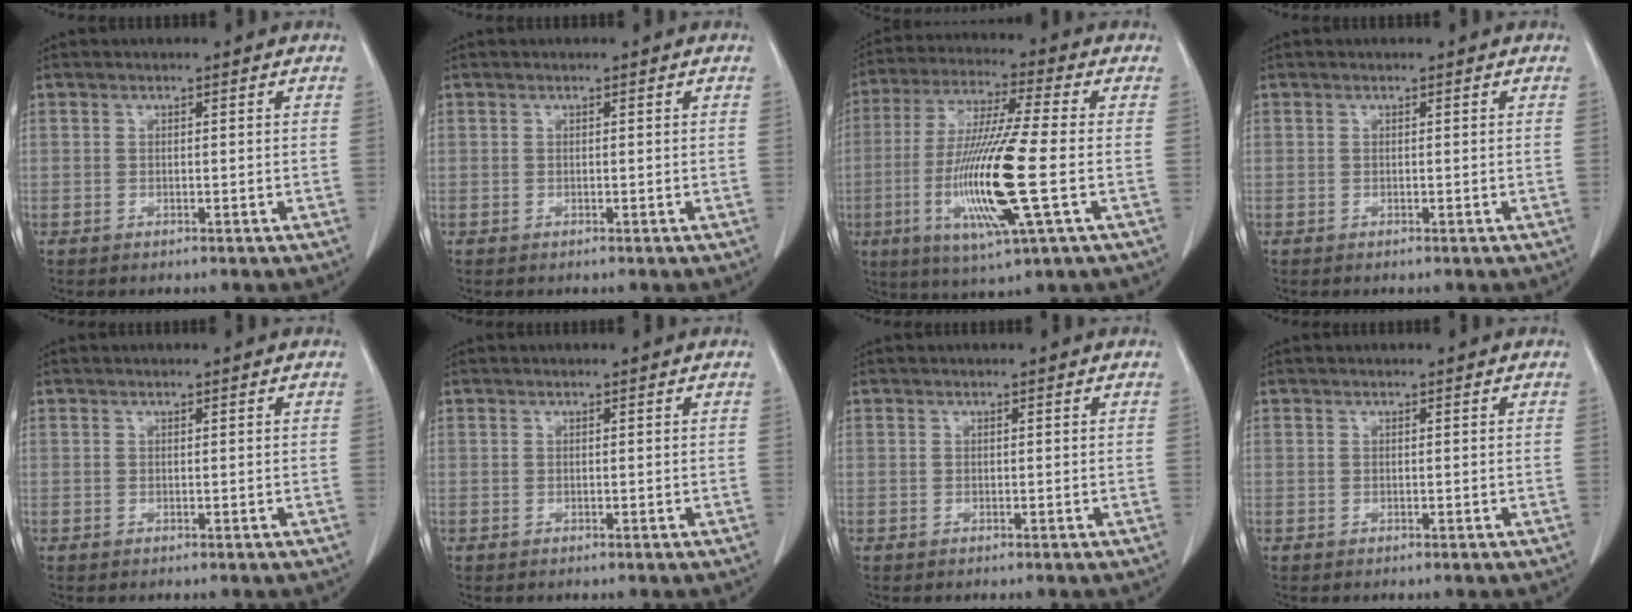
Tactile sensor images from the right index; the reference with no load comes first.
{"total": 0.0}
{"total": 16.2, "force": [-3.4, 0.3, 15.8], "torque": [-0.322, -0.019, -0.067]}
{"total": 0.0}
{"total": 0.0}
{"total": 0.0}
{"total": 0.0}
{"total": 0.0}